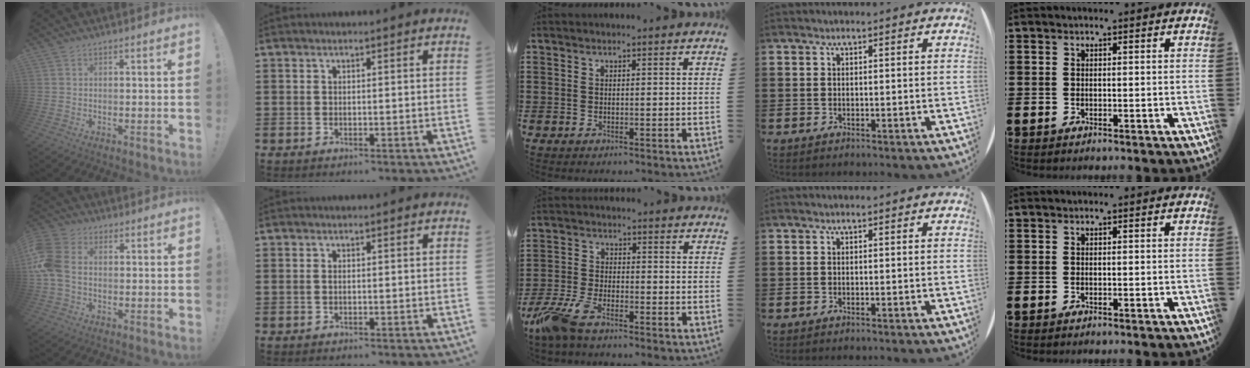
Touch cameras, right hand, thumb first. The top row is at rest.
{"thumb": {"total": 9.4, "force": [0.2, 6.7, 6.6], "torque": [-0.160, 0.007, 0.007]}, "index": {"total": 0.8, "force": [0.1, 0.5, 0.6], "torque": [-0.014, 0.002, 0.001]}, "middle": {"total": 7.1, "force": [-4.9, 2.3, 4.7], "torque": [-0.128, -0.012, -0.101]}}